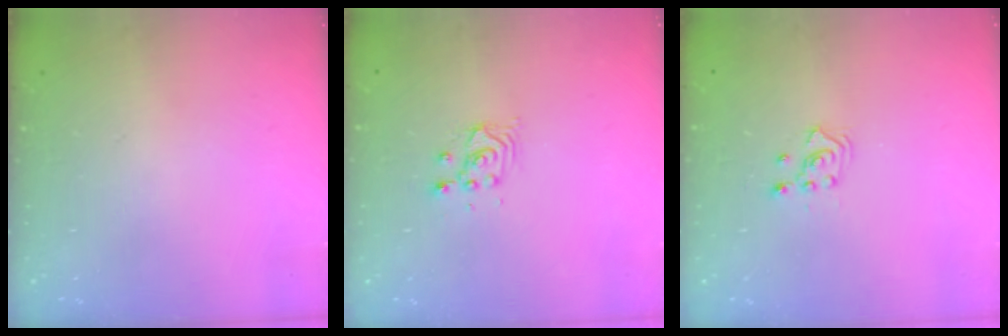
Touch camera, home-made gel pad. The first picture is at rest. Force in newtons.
{"total": 2.8, "press": 2.8, "slide": 0.1}
{"total": 2.5, "press": 2.3, "slide": 1.0}